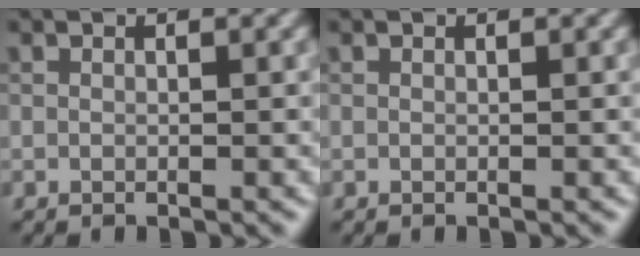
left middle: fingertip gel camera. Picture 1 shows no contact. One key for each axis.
{"total": 0.0}